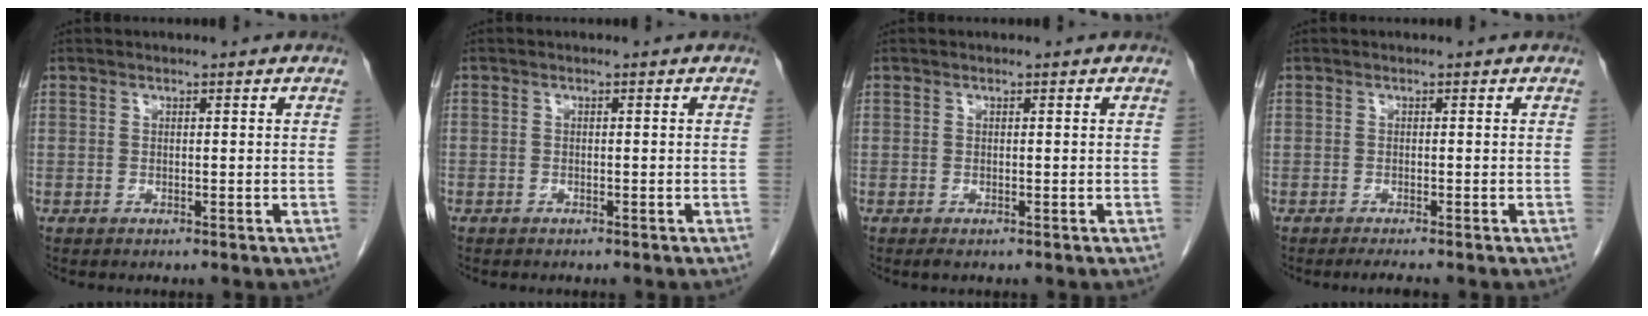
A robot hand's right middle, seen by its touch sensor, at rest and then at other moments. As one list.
[{"total": 0.5, "force": [-0.4, 0.3, 0.0], "torque": [-0.006, 0.003, -0.011]}, {"total": 0.5, "force": [-0.3, 0.1, 0.4], "torque": [-0.007, -0.002, -0.004]}, {"total": 2.0, "force": [-1.7, -0.4, 1.1], "torque": [-0.014, -0.003, -0.027]}]